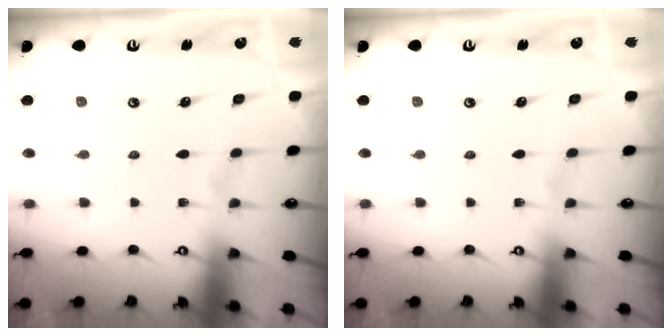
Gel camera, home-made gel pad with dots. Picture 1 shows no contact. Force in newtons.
{"total": 0.0}